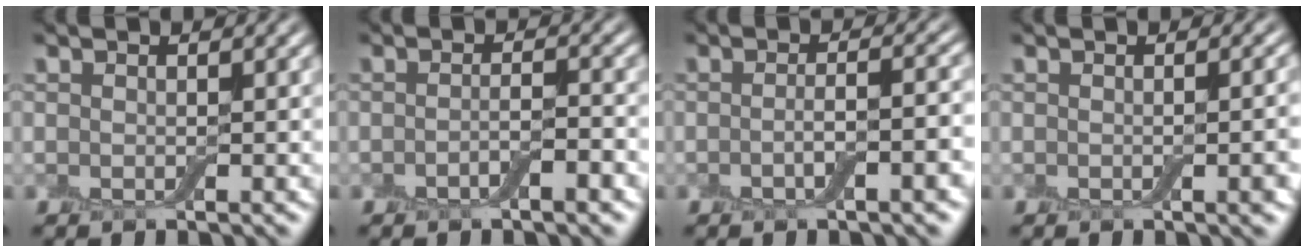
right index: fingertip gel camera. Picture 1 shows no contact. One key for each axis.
{"total": 2.1, "fx": -1.0, "fy": 0.5, "fz": 1.8, "tx": -0.029, "ty": 0.004, "tz": -0.018}
{"total": 3.7, "fx": -1.0, "fy": 1.1, "fz": 3.4, "tx": -0.041, "ty": 0.008, "tz": -0.018}
{"total": 3.0, "fx": -0.4, "fy": 0.9, "fz": 2.8, "tx": -0.024, "ty": 0.002, "tz": -0.002}